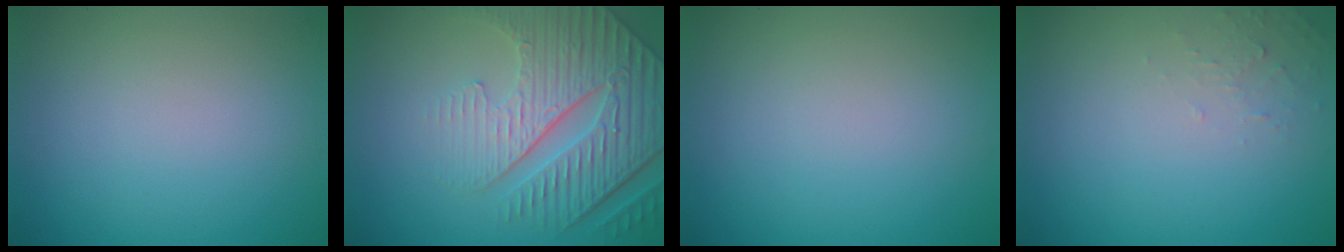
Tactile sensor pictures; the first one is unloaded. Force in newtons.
{"total": 6.1, "press": 5.2, "slide": 3.2}
{"total": 0.0}
{"total": 0.9, "press": 0.9, "slide": 0.1}